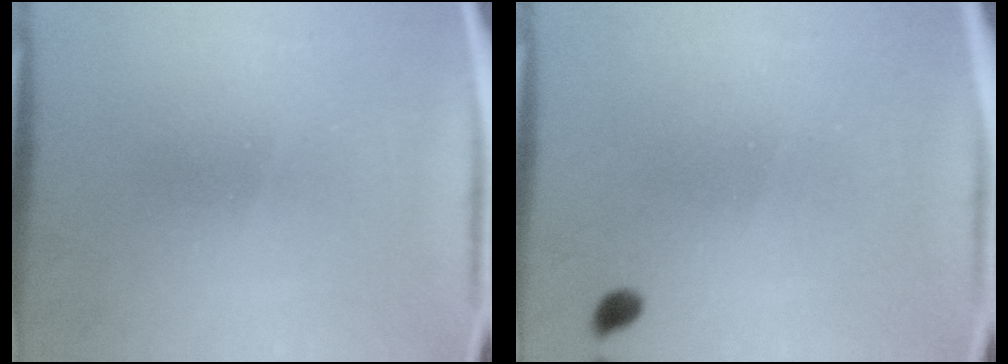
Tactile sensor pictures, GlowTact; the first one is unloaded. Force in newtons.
{"total": 1.3}